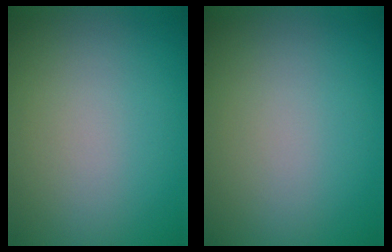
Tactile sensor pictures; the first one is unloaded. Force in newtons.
{"total": 0.0}